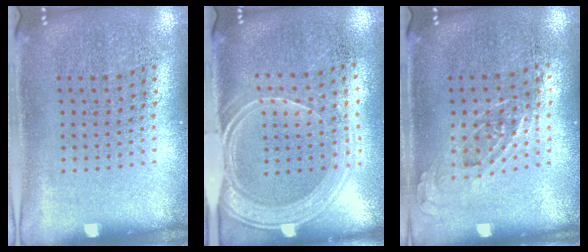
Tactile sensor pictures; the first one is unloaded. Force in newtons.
{"total": 1.9, "press": 1.7, "slide": 0.9}
{"total": 0.7, "press": 0.6, "slide": 0.3}